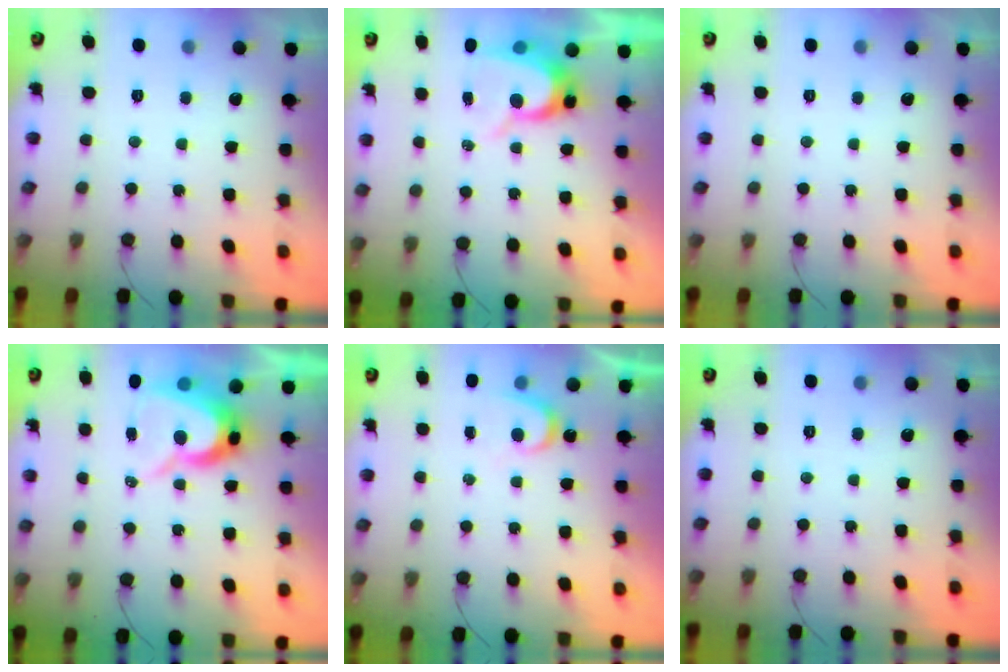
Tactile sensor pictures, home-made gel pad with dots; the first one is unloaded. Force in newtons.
{"total": 9.7, "press": 9.7, "slide": 0.9}
{"total": 0.0}
{"total": 9.3, "press": 9.2, "slide": 0.7}
{"total": 3.4, "press": 3.3, "slide": 0.3}
{"total": 0.0}